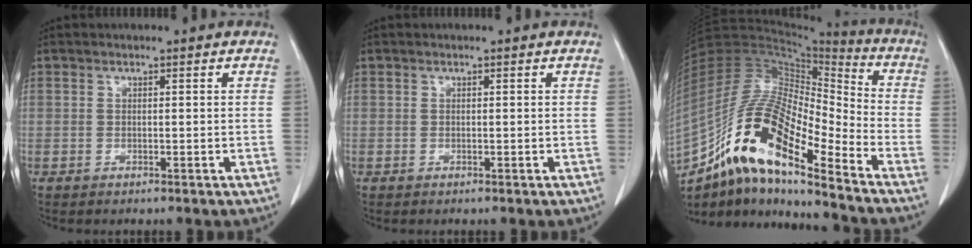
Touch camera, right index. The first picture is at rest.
{"total": 0.0}
{"total": 20.9, "force": [-13.4, 4.3, 15.4], "torque": [-0.324, 0.001, -0.243]}